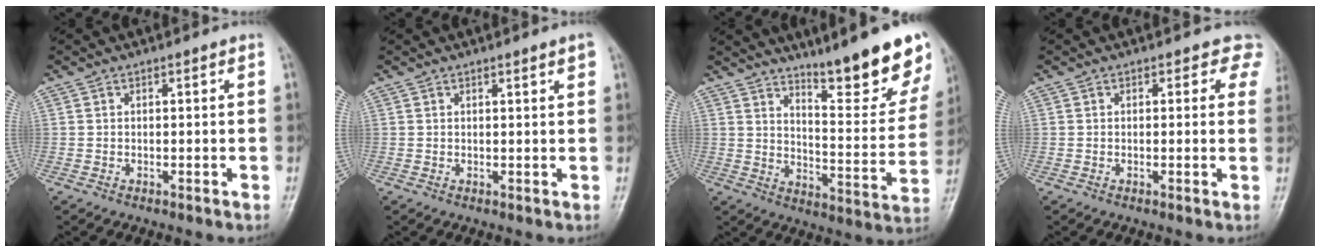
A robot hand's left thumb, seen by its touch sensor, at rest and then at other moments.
{"total": 1.6, "force": [1.0, 0.1, 1.2], "torque": [-0.018, -0.004, 0.012]}
{"total": 16.9, "force": [12.3, 3.2, 11.2], "torque": [-0.117, -0.090, 0.187]}
{"total": 3.4, "force": [2.1, 2.3, 1.3], "torque": [0.022, -0.007, 0.002]}